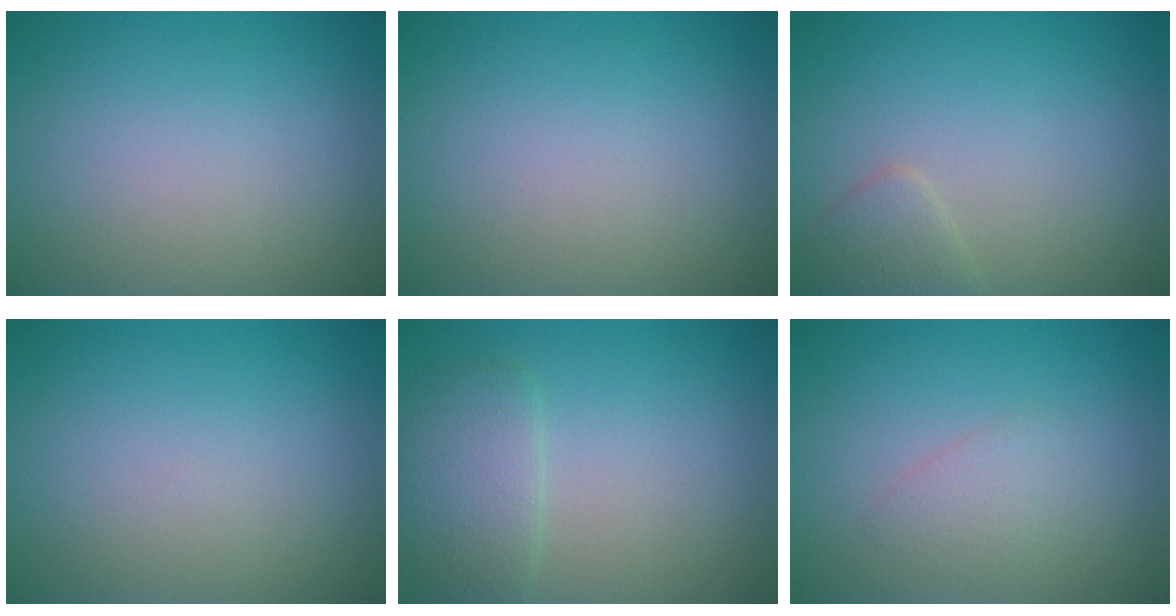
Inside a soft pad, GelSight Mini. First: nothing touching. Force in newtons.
{"total": 0.0}
{"total": 1.6, "press": 1.6, "slide": 0.1}
{"total": 0.0}
{"total": 3.0, "press": 3.0, "slide": 0.1}
{"total": 1.4, "press": 1.4, "slide": 0.1}